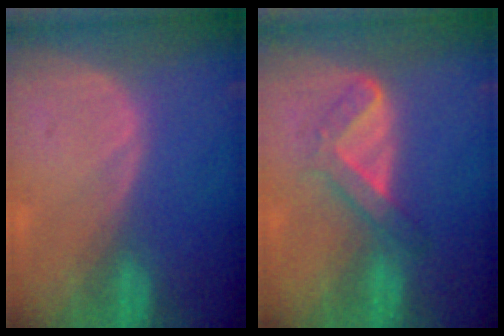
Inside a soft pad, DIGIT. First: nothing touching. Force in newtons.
{"total": 4.5, "press": 4.4, "slide": 0.7}